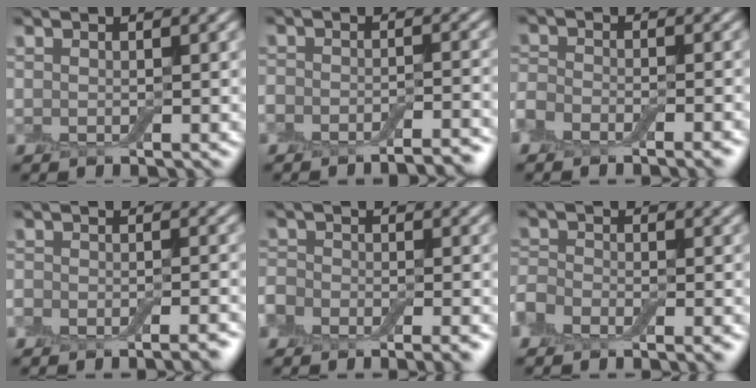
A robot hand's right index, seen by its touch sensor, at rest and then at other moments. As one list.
[{"total": 5.5, "force": [-4.9, 1.5, 1.9], "torque": [-0.029, 0.003, -0.066]}, {"total": 4.6, "force": [-3.6, 2.1, 2.1], "torque": [-0.027, 0.002, -0.061]}, {"total": 4.6, "force": [-3.9, 1.5, 2.0], "torque": [-0.028, 0.003, -0.053]}, {"total": 6.8, "force": [-5.4, 3.3, 2.8], "torque": [-0.024, -0.007, -0.079]}, {"total": 5.0, "force": [-3.6, 2.6, 2.4], "torque": [-0.030, 0.000, -0.067]}]